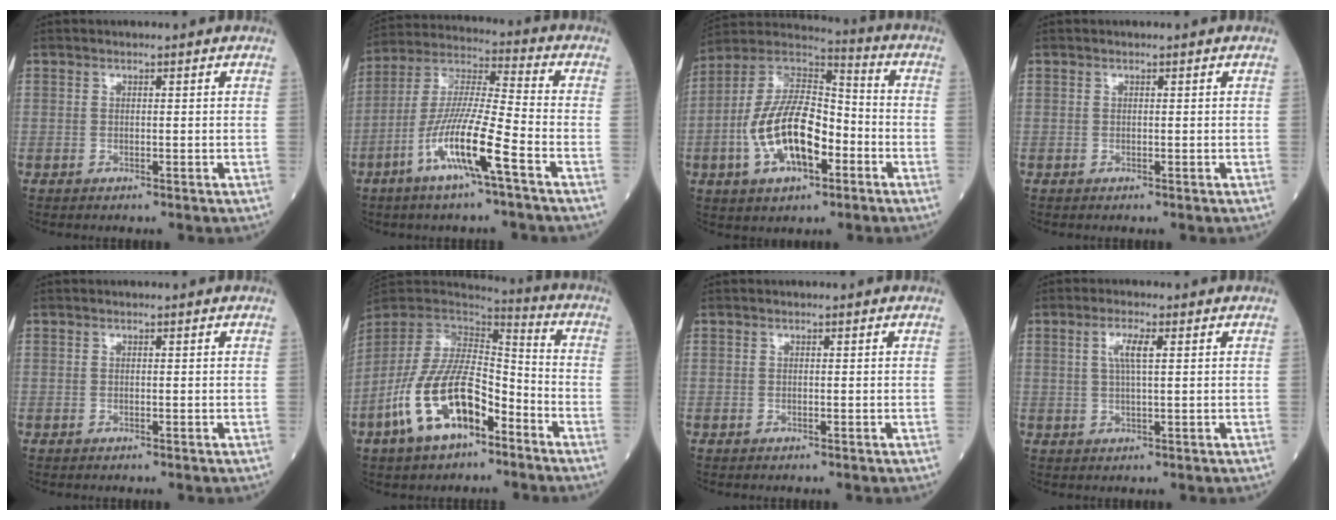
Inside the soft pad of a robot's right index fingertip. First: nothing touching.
{"total": 12.9, "force": [-5.9, 0.4, 11.5], "torque": [-0.233, -0.006, -0.117]}
{"total": 16.2, "force": [-4.4, 6.9, 13.9], "torque": [-0.277, 0.020, -0.079]}
{"total": 0.0}
{"total": 0.0}
{"total": 15.3, "force": [-7.6, 6.5, 11.6], "torque": [-0.241, 0.003, -0.141]}
{"total": 0.0}
{"total": 3.5, "force": [1.1, 0.4, 3.3], "torque": [-0.068, 0.003, 0.020]}